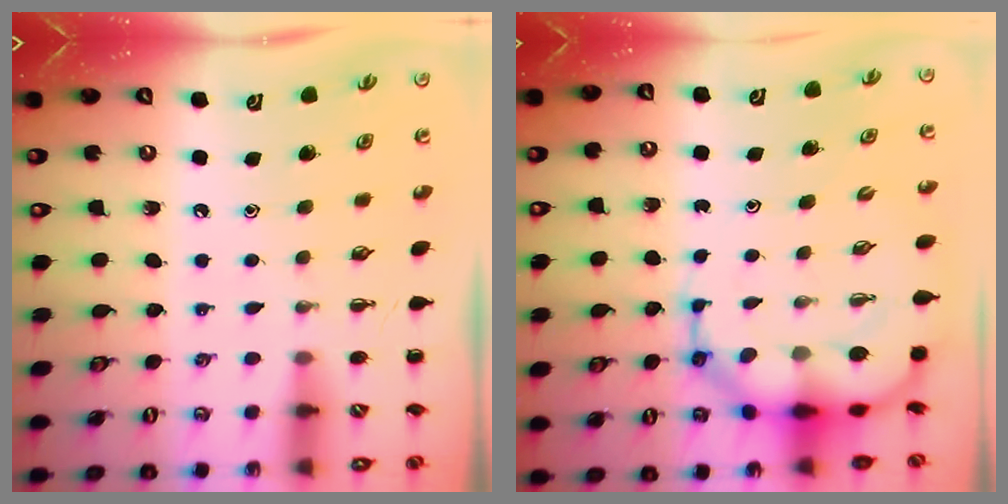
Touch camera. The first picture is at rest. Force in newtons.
{"total": 12.2, "press": 11.7, "slide": 3.5}